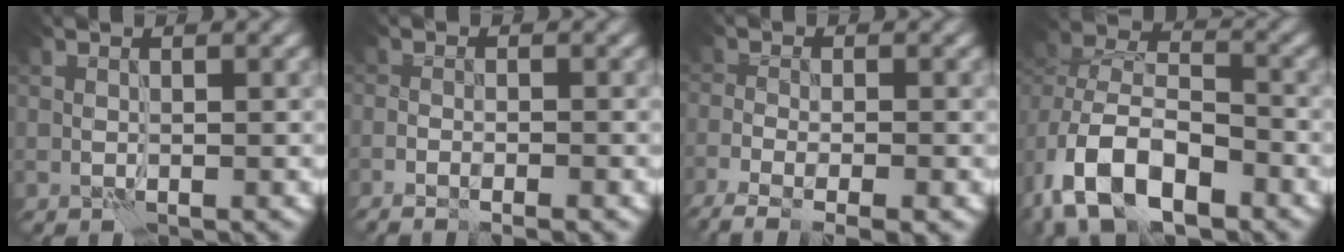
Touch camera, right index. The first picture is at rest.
{"total": 2.9, "force": [-1.9, 0.6, 2.1], "torque": [-0.028, 0.011, -0.024]}
{"total": 5.1, "force": [-3.6, 1.4, 3.3], "torque": [-0.059, -0.011, -0.062]}
{"total": 9.7, "force": [-5.1, 5.9, 5.9], "torque": [-0.106, -0.002, -0.092]}